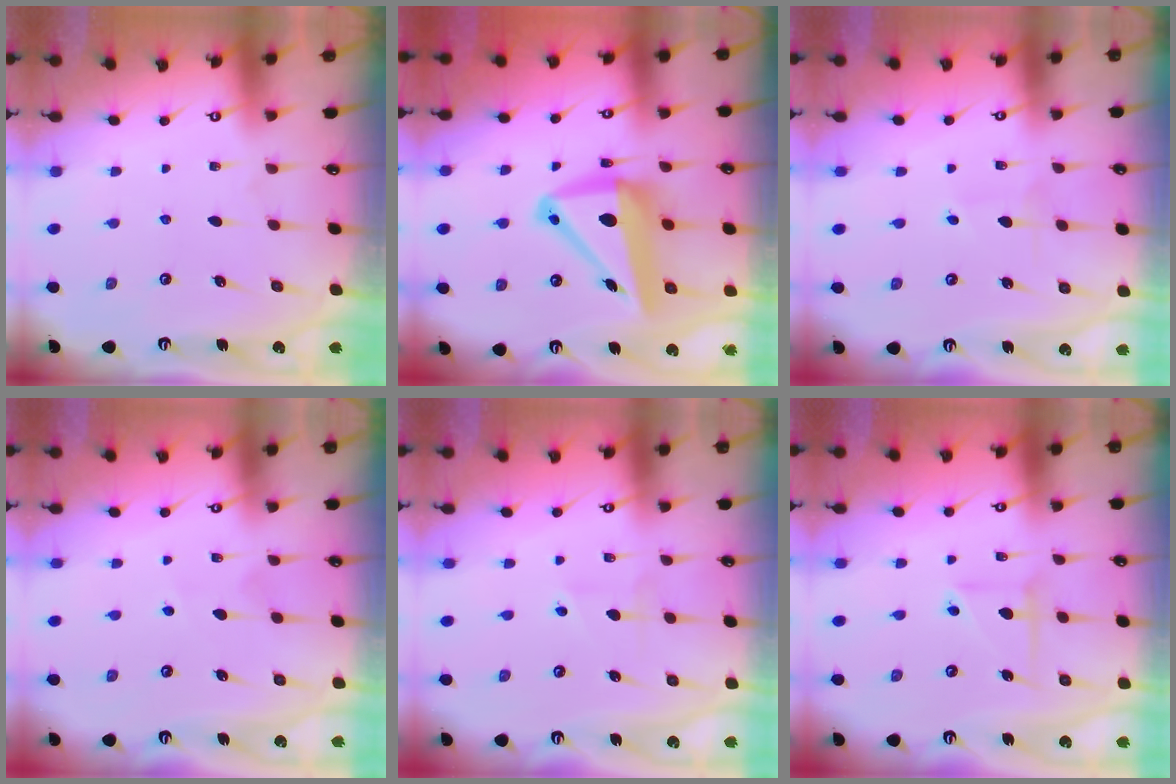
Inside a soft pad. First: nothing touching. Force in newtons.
{"total": 12.7, "press": 12.1, "slide": 3.8}
{"total": 0.6, "press": 0.6, "slide": 0.0}
{"total": 1.8, "press": 1.8, "slide": 0.4}
{"total": 1.6, "press": 1.5, "slide": 0.5}
{"total": 3.7, "press": 3.7, "slide": 0.4}